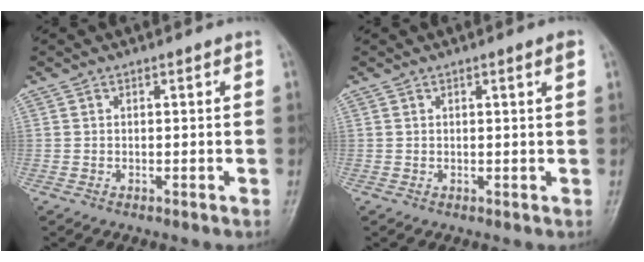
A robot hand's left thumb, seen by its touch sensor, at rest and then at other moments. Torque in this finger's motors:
{"motor_torque": [-0.14, 0.03, -0.11, -0.11, 0.02]}